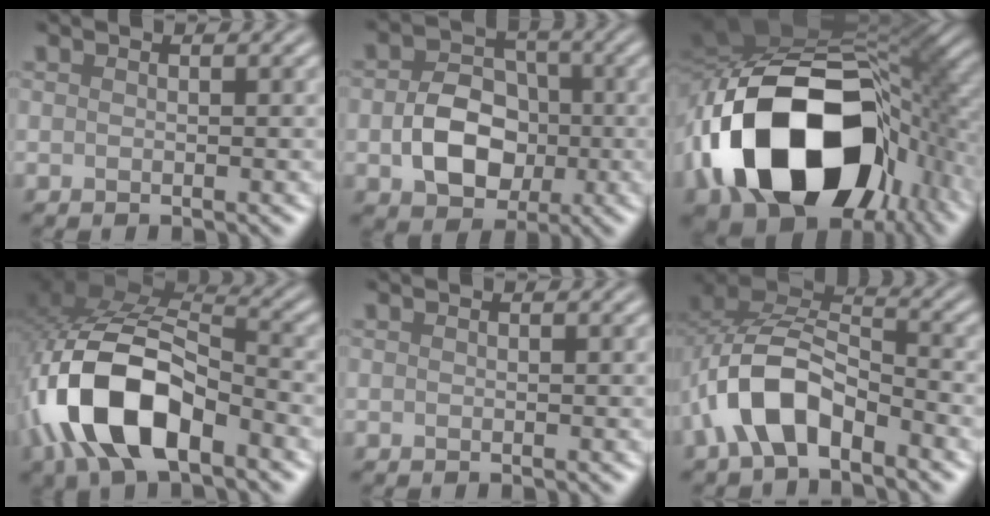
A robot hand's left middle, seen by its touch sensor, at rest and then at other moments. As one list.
[{"total": 6.3, "force": [-1.0, 4.7, 4.0], "torque": [-0.070, -0.002, -0.011]}, {"total": 19.6, "force": [-4.9, 12.1, 14.6], "torque": [-0.300, -0.022, -0.066]}, {"total": 11.9, "force": [-4.3, 6.3, 9.1], "torque": [-0.185, 0.005, -0.081]}, {"total": 0.0}, {"total": 6.9, "force": [-3.2, 3.8, 4.8], "torque": [-0.085, 0.011, -0.063]}]